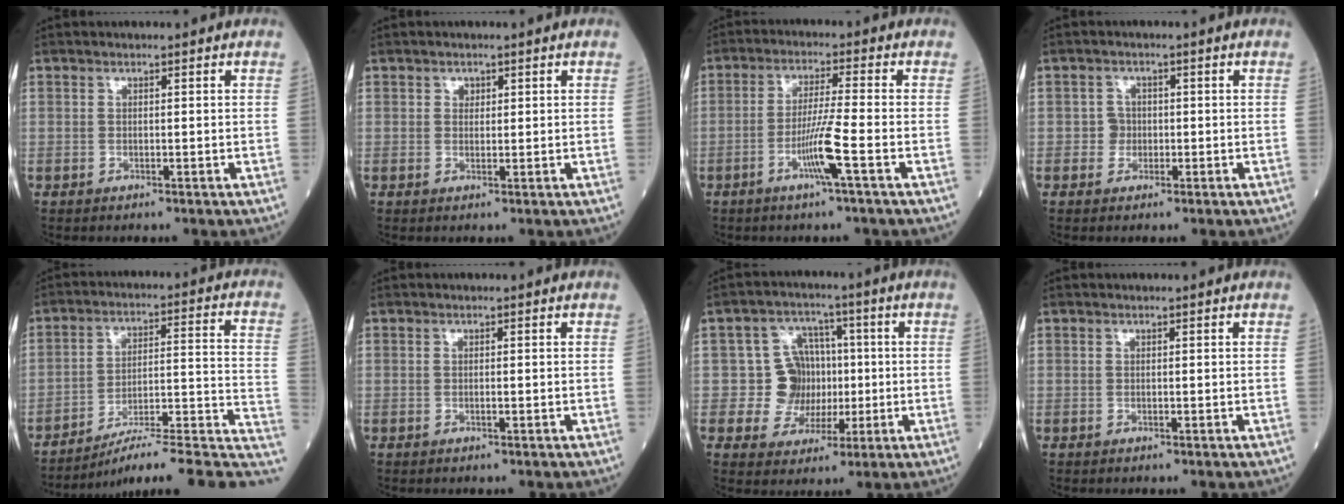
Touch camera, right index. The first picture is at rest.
{"total": 1.0, "force": [0.5, 0.8, 0.4], "torque": [-0.001, -0.002, 0.006]}
{"total": 6.2, "force": [-2.6, -1.1, 5.6], "torque": [-0.109, -0.008, -0.052]}
{"total": 1.8, "force": [-0.5, 1.8, 0.3], "torque": [0.002, 0.008, -0.011]}
{"total": 18.3, "force": [-14.6, 1.1, 11.0], "torque": [-0.100, 0.043, -0.207]}
{"total": 0.0}
{"total": 7.7, "force": [-0.3, 7.4, 1.9], "torque": [-0.027, 0.028, 0.001]}
{"total": 0.0}